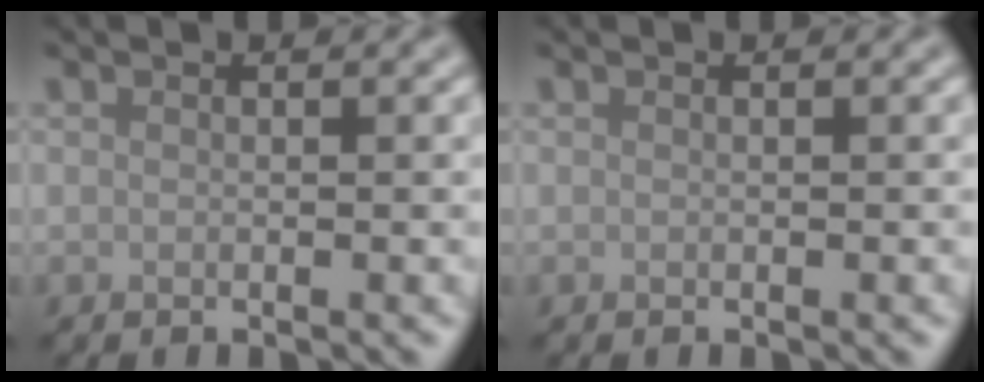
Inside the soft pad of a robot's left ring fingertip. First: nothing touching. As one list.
[{"total": 0.0}]